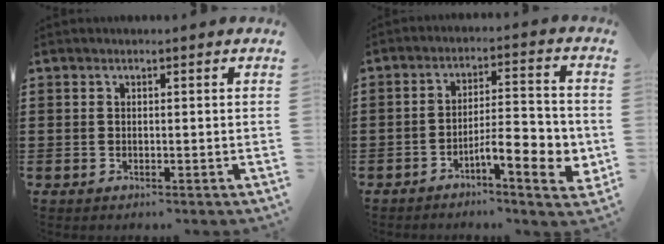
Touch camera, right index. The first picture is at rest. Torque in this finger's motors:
{"motor_torque": [1.15, -0.99, 0.27, 0.08]}